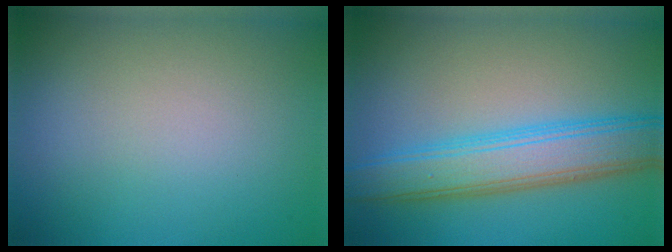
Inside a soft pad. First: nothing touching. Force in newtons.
{"total": 6.4, "press": 6.4, "slide": 0.2}